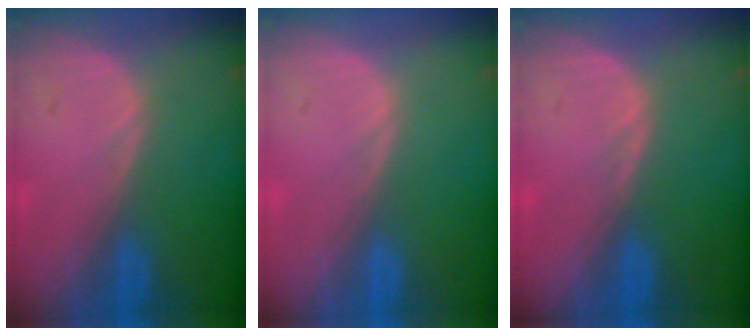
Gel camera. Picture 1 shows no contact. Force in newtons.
{"total": 0.0}
{"total": 0.5, "press": 0.5, "slide": 0.2}